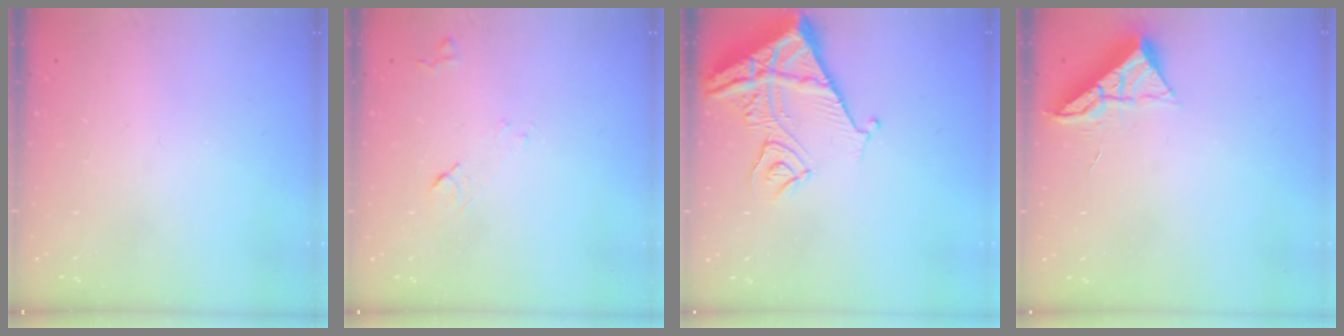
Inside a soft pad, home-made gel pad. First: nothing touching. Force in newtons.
{"total": 8.0, "press": 7.9, "slide": 0.8}
{"total": 13.5, "press": 13.5, "slide": 1.4}
{"total": 6.9, "press": 6.9, "slide": 0.5}